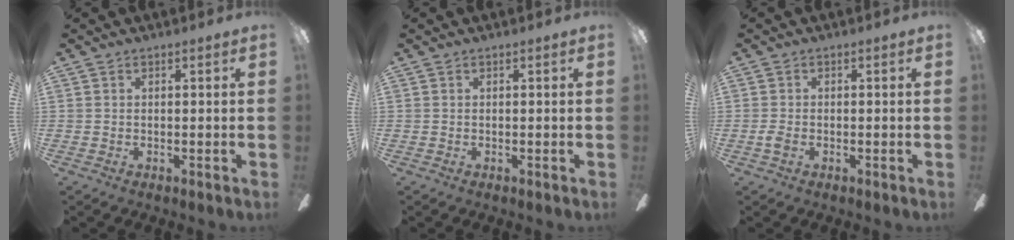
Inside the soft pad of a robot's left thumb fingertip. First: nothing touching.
{"total": 0.0}
{"total": 1.8, "force": [-0.7, 0.9, 1.3], "torque": [-0.030, -0.001, -0.014]}